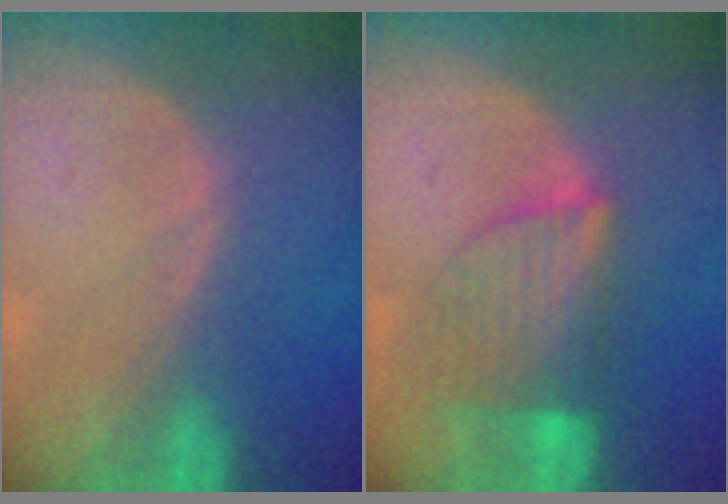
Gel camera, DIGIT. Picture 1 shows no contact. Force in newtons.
{"total": 6.9, "press": 6.7, "slide": 1.6}